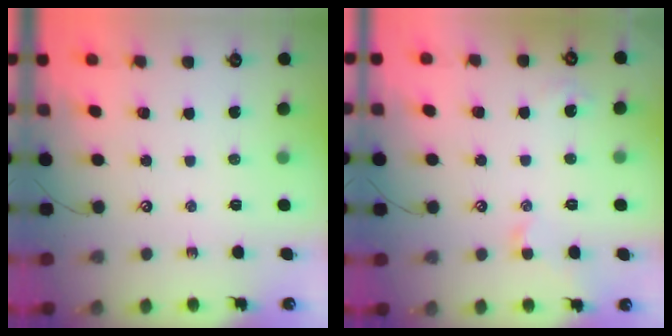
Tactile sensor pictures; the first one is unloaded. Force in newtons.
{"total": 2.9, "press": 2.8, "slide": 0.8}